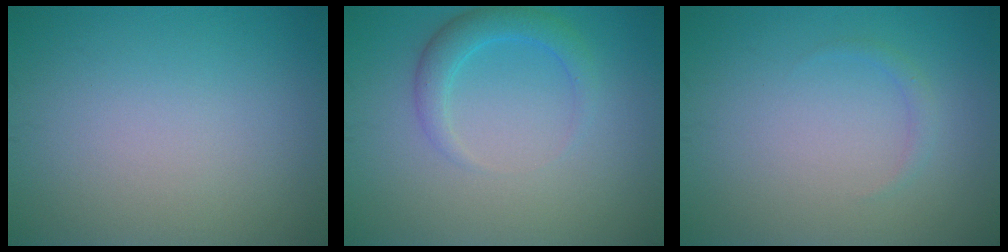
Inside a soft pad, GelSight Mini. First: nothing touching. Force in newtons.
{"total": 2.6, "press": 2.6, "slide": 0.2}
{"total": 0.8, "press": 0.8, "slide": 0.0}